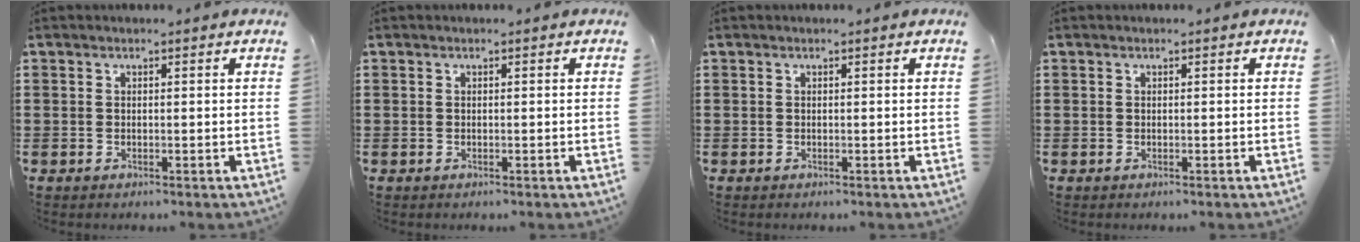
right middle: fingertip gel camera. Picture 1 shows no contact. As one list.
[{"total": 0.0}, {"total": 0.0}, {"total": 0.0}]